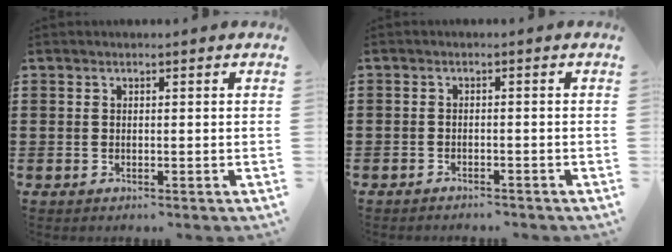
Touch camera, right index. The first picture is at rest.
{"total": 1.5, "force": [-1.5, 0.1, -0.1], "torque": [-0.003, 0.002, -0.032]}